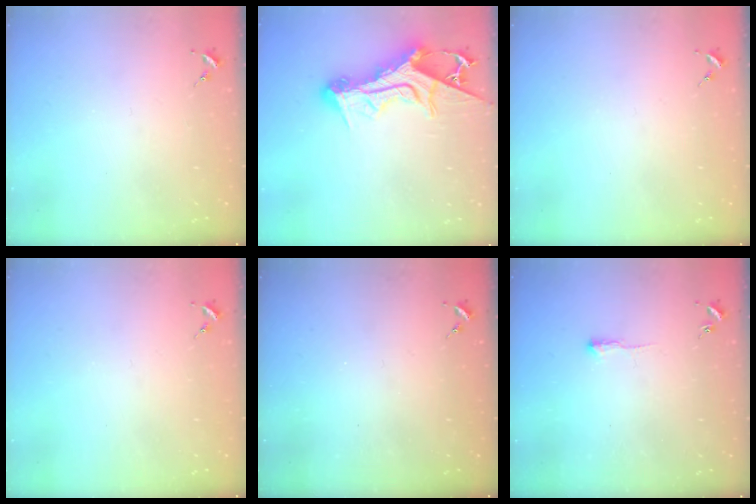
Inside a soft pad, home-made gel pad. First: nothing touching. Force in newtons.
{"total": 15.5, "press": 15.5, "slide": 1.3}
{"total": 0.0}
{"total": 0.0}
{"total": 0.0}
{"total": 2.5, "press": 2.5, "slide": 0.4}